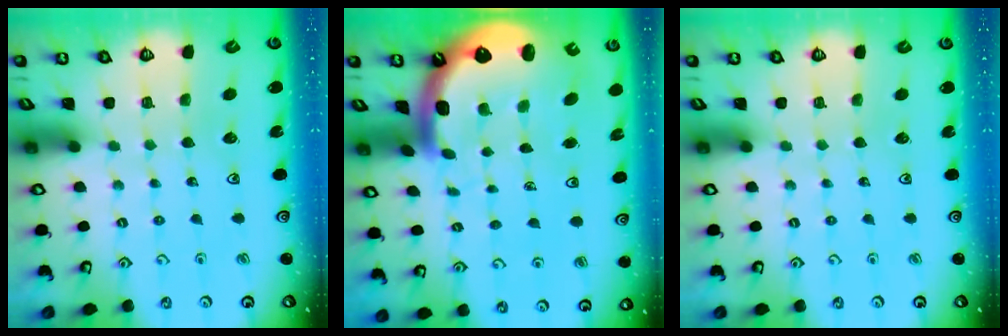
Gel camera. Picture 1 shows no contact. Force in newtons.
{"total": 7.8, "press": 7.6, "slide": 1.7}
{"total": 0.0}